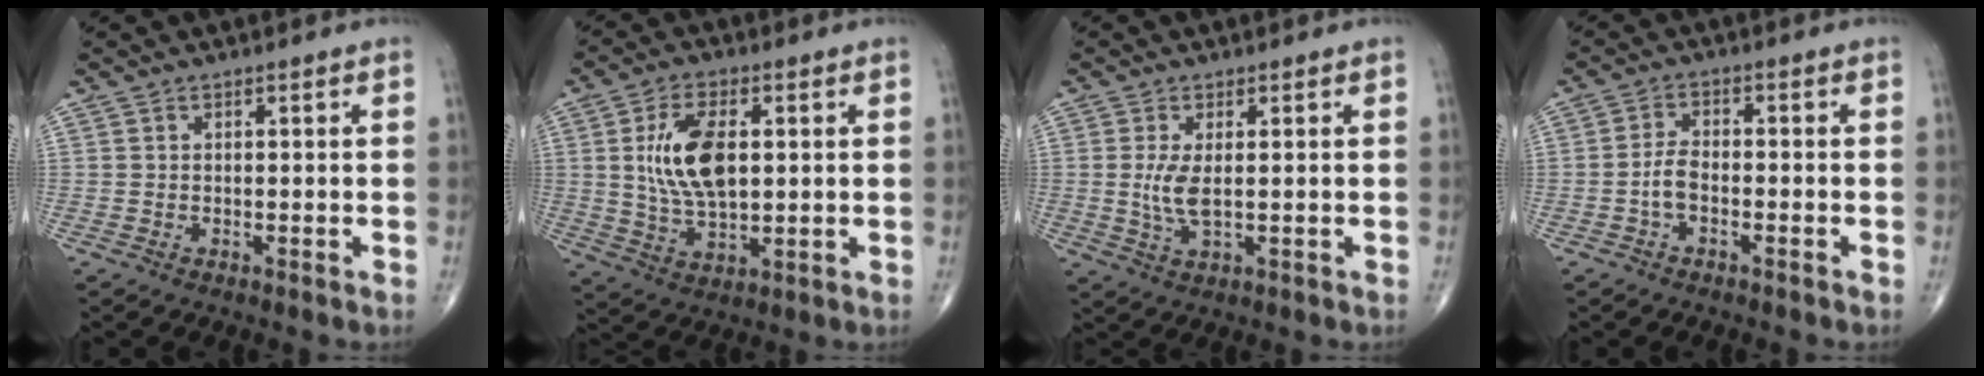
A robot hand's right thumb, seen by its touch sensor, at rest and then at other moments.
{"total": 12.1, "force": [2.0, 6.1, 10.2], "torque": [-0.188, -0.006, 0.041]}
{"total": 4.4, "force": [0.3, 1.6, 4.1], "torque": [-0.096, -0.012, 0.010]}
{"total": 3.4, "force": [-1.4, 1.6, 2.7], "torque": [-0.056, 0.017, -0.031]}